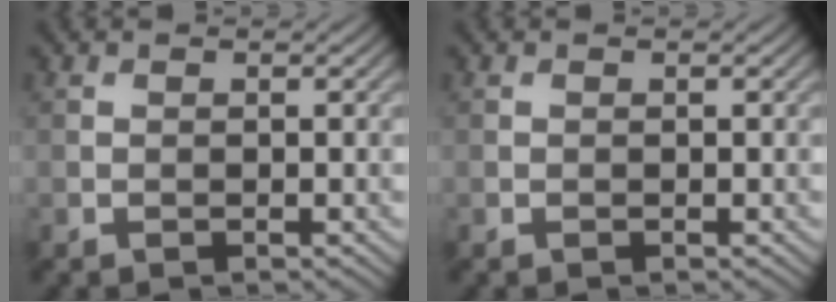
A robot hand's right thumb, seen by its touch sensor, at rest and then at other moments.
{"total": 0.0}